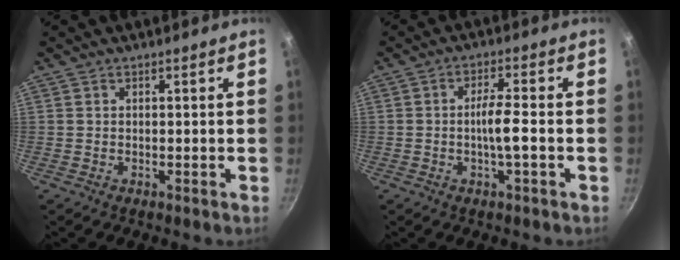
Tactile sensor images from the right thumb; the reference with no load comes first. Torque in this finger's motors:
{"motor_torque": [2.60, 2.41, 1.94, -0.83, 1.05]}